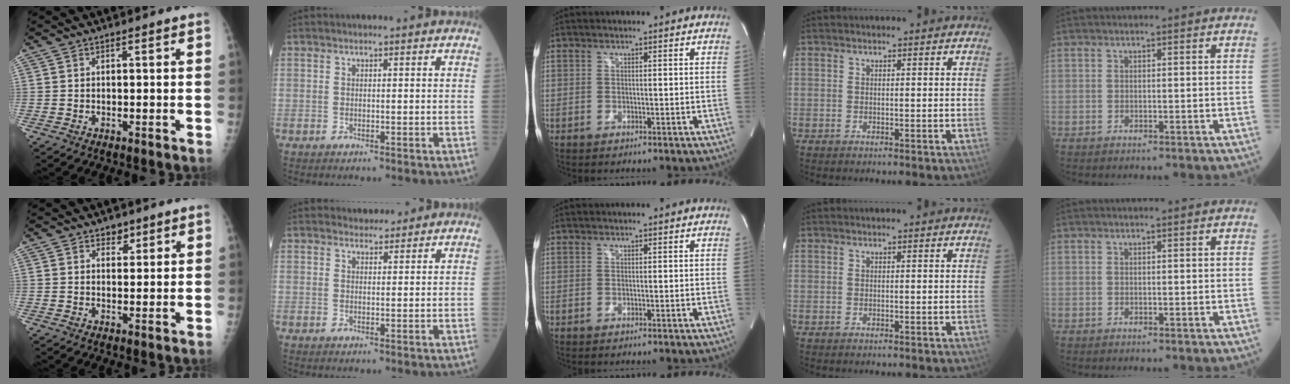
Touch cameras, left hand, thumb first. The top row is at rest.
{"thumb": {"total": 2.4, "force": [1.6, 1.6, 0.8], "torque": [0.009, -0.009, 0.022]}, "index": {"total": 2.1, "force": [1.9, 0.8, 0.0], "torque": [-0.001, 0.005, 0.028]}}